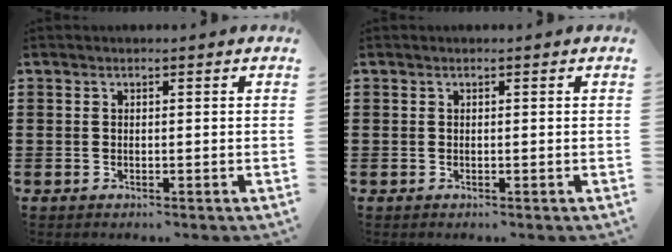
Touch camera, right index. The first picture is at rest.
{"total": 0.0}